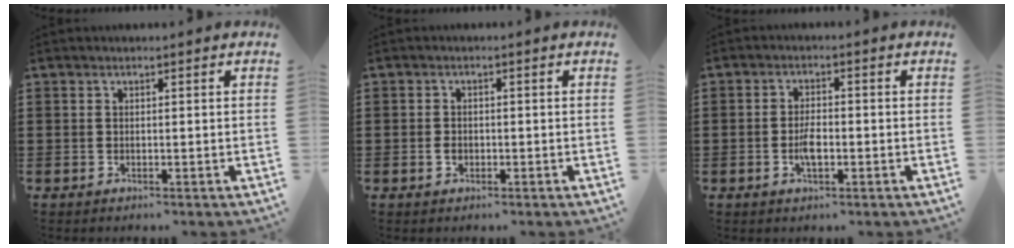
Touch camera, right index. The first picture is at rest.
{"total": 1.3, "force": [-0.4, 1.1, 0.7], "torque": [-0.017, 0.003, -0.008]}
{"total": 3.4, "force": [-0.9, 1.4, 3.0], "torque": [-0.070, -0.004, -0.020]}